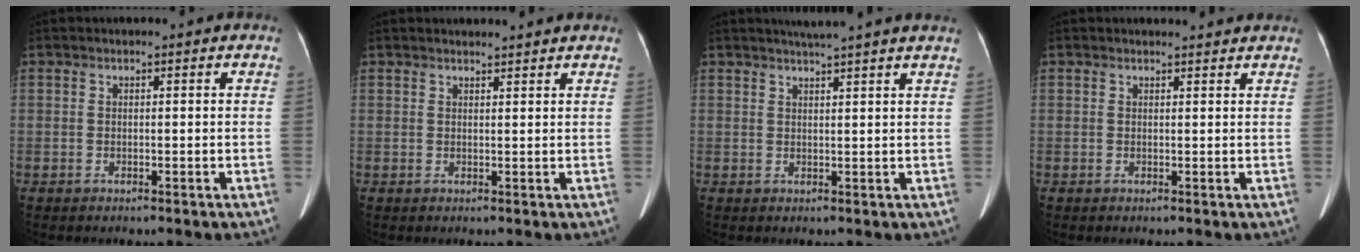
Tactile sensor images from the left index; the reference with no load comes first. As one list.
[{"total": 3.8, "force": [3.7, 0.3, 0.8], "torque": [-0.014, 0.016, 0.044]}, {"total": 7.0, "force": [6.1, -1.0, 3.3], "torque": [-0.046, 0.018, 0.069]}, {"total": 3.2, "force": [3.1, 0.6, 0.4], "torque": [-0.009, 0.011, 0.031]}]